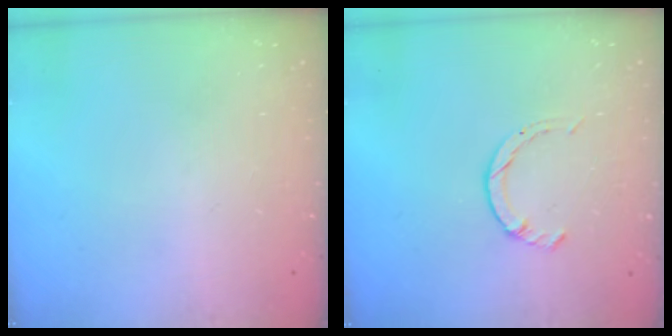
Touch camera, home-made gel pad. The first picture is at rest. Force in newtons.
{"total": 1.7, "press": 1.7, "slide": 0.2}